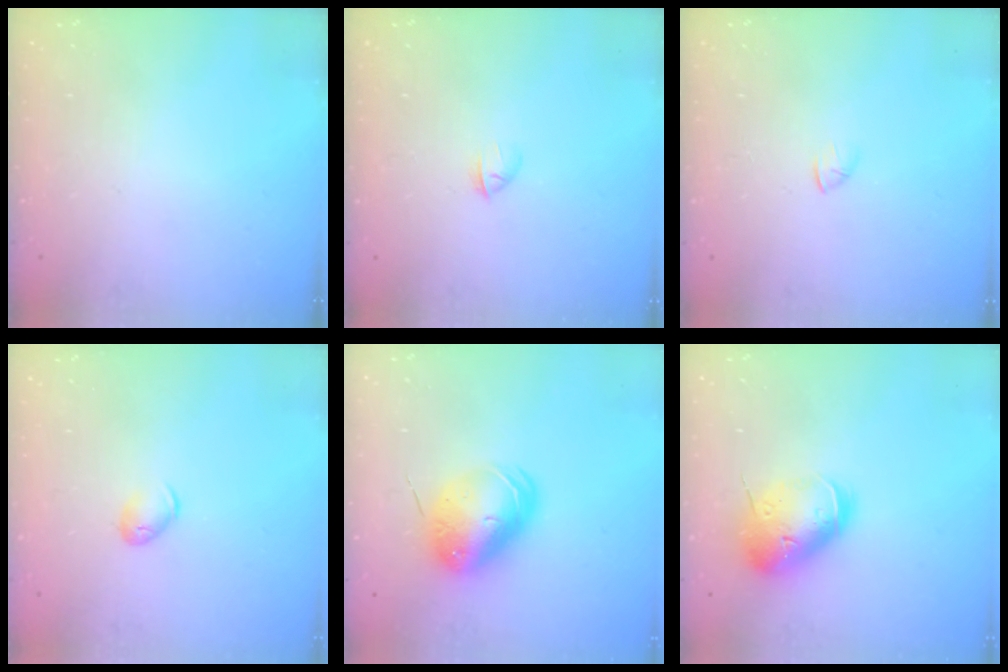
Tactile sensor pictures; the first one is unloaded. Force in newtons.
{"total": 2.4, "press": 2.2, "slide": 0.8}
{"total": 1.5, "press": 1.4, "slide": 0.4}
{"total": 6.2, "press": 6.2, "slide": 0.9}
{"total": 10.8, "press": 10.6, "slide": 2.3}
{"total": 17.4, "press": 17.2, "slide": 2.6}